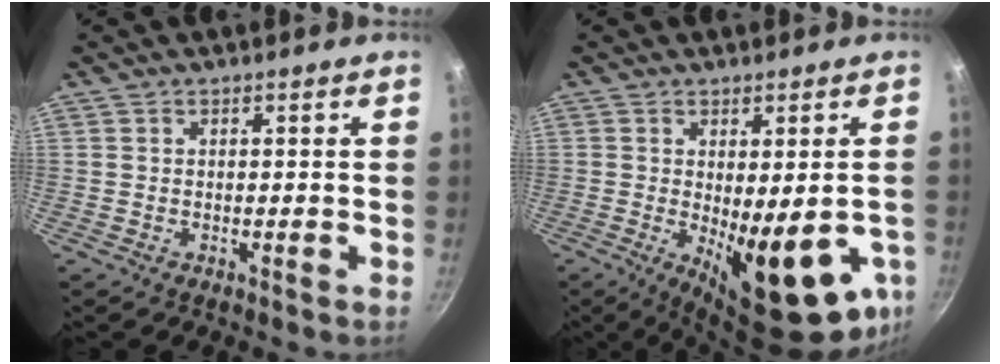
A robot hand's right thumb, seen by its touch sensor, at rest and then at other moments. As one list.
[{"total": 17.4, "force": [-4.1, 6.2, 15.8], "torque": [-0.190, -0.032, -0.037]}]